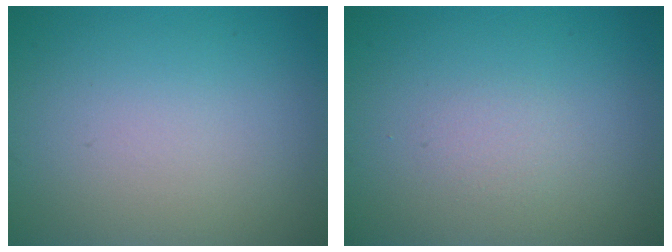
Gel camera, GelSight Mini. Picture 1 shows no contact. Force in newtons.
{"total": 0.7, "press": 0.7, "slide": 0.0}